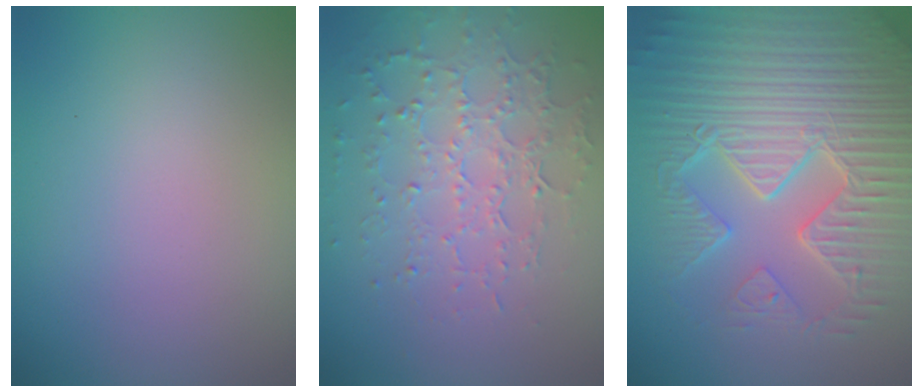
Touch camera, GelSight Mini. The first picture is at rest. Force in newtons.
{"total": 4.1, "press": 3.4, "slide": 2.3}
{"total": 9.8, "press": 6.8, "slide": 7.0}